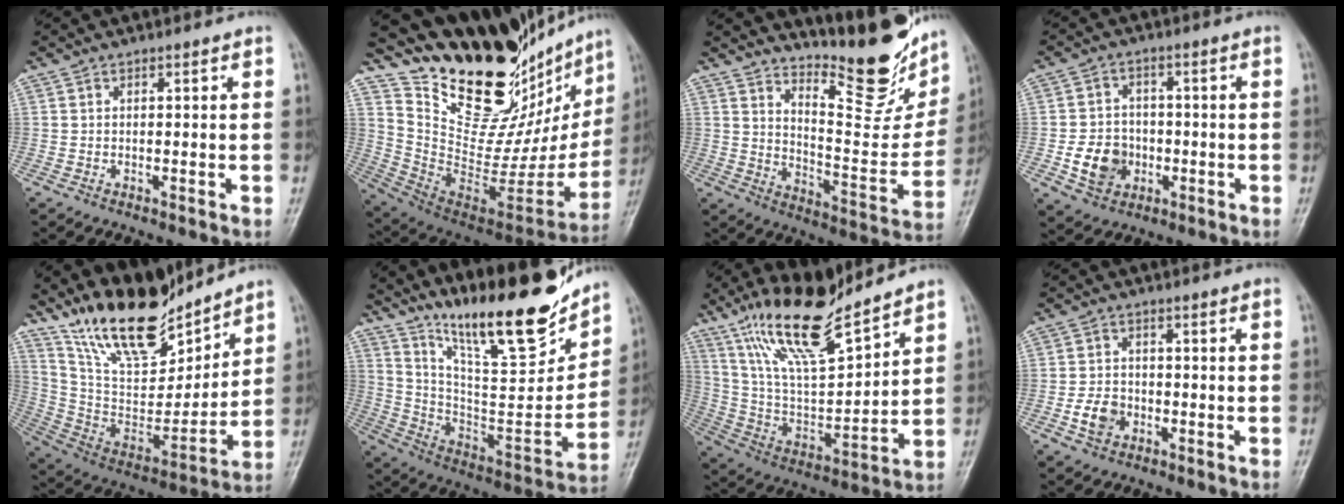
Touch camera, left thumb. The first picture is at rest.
{"total": 30.1, "force": [24.3, 10.9, 14.1], "torque": [-0.184, -0.135, 0.384]}
{"total": 20.2, "force": [15.8, 5.7, 11.2], "torque": [-0.114, -0.126, 0.233]}
{"total": 7.8, "force": [-1.8, 6.7, 3.7], "torque": [-0.041, 0.011, -0.028]}
{"total": 19.9, "force": [16.4, 6.8, 9.1], "torque": [-0.109, -0.098, 0.303]}
{"total": 22.9, "force": [17.6, 4.9, 13.9], "torque": [-0.180, -0.105, 0.302]}
{"total": 18.0, "force": [14.2, 4.0, 10.3], "torque": [-0.165, -0.072, 0.275]}
{"total": 4.6, "force": [-1.5, 3.7, 2.4], "torque": [-0.035, 0.010, -0.028]}